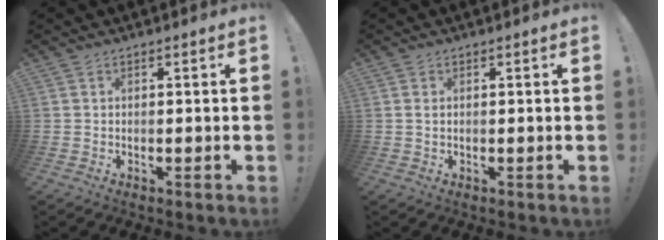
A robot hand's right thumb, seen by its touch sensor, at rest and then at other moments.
{"total": 1.1, "force": [0.3, 0.4, 1.0], "torque": [-0.014, 0.000, 0.004]}